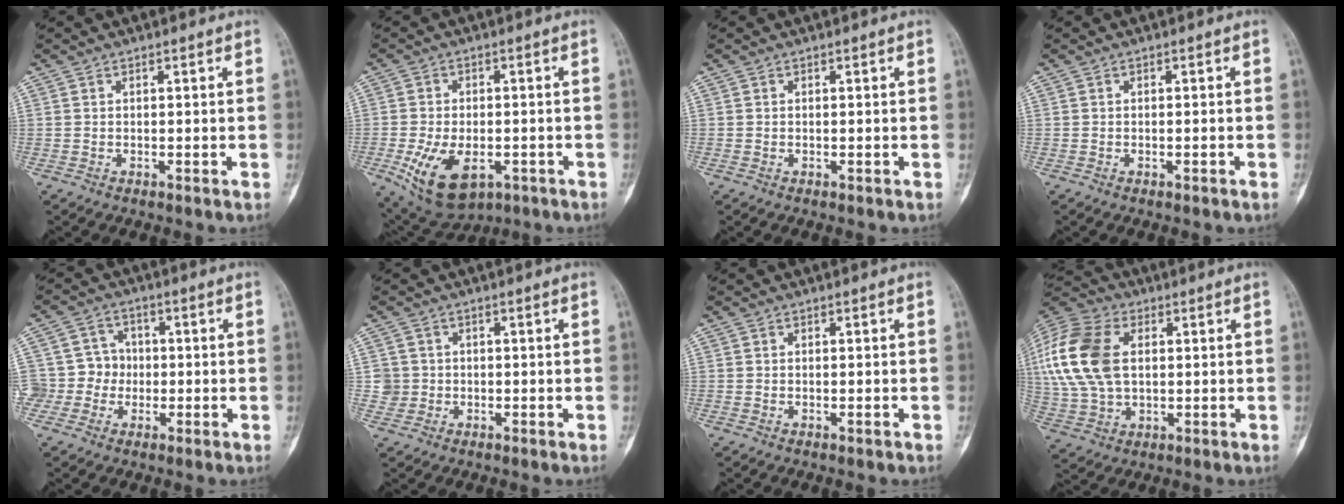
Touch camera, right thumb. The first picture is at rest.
{"total": 12.3, "force": [-4.4, 7.2, 9.0], "torque": [-0.150, 0.006, -0.057]}
{"total": 0.0}
{"total": 0.6, "force": [-0.3, 0.0, 0.5], "torque": [-0.013, 0.006, -0.001]}
{"total": 6.8, "force": [-1.2, 6.6, 1.3], "torque": [0.014, 0.020, -0.026]}
{"total": 2.5, "force": [-0.2, 2.5, -0.2], "torque": [0.023, 0.009, -0.007]}
{"total": 0.6, "force": [-0.3, 0.2, 0.4], "torque": [-0.005, 0.001, -0.004]}
{"total": 19.2, "force": [3.4, 12.5, 14.1], "torque": [-0.322, 0.009, 0.065]}